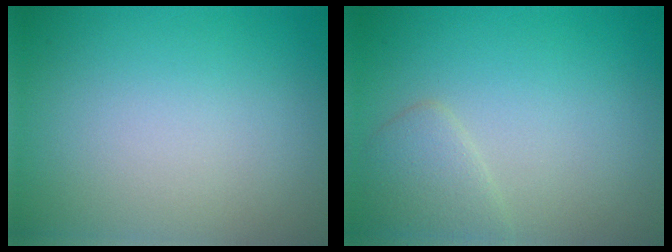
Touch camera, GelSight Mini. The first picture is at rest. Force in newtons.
{"total": 2.0, "press": 2.0, "slide": 0.1}